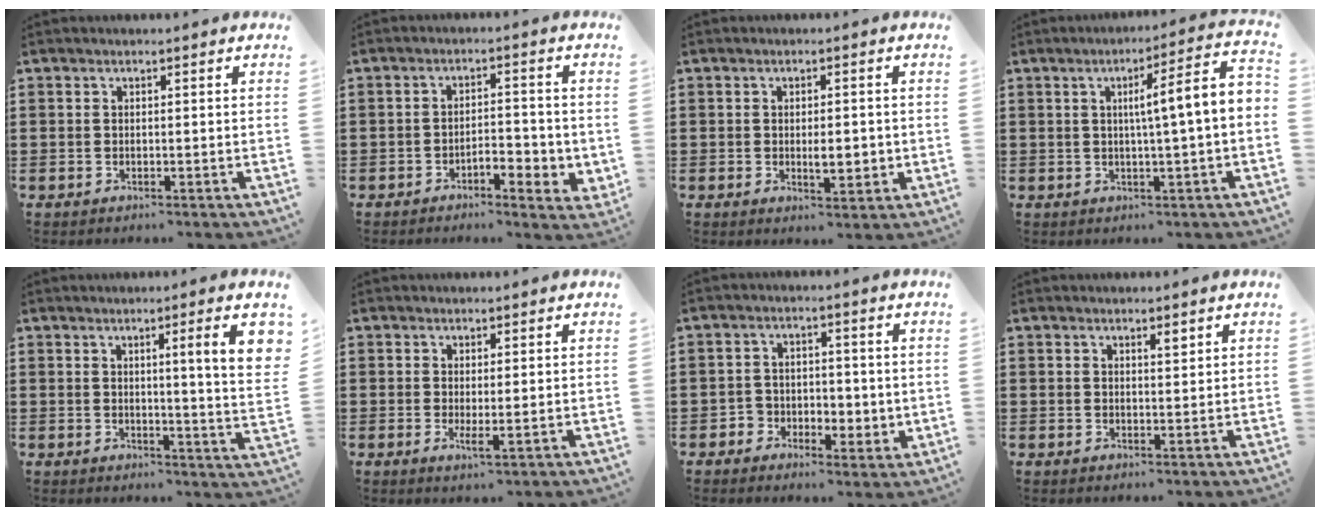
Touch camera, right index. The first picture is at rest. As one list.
[{"total": 3.7, "force": [-1.9, 1.5, 2.8], "torque": [-0.049, 0.004, -0.036]}, {"total": 3.6, "force": [-0.2, 1.4, 3.3], "torque": [-0.053, -0.001, -0.006]}, {"total": 6.4, "force": [0.1, -0.5, 6.4], "torque": [-0.112, -0.017, -0.010]}, {"total": 7.0, "force": [2.8, -0.2, 6.4], "torque": [-0.101, -0.017, 0.038]}, {"total": 2.1, "force": [0.2, 0.2, 2.1], "torque": [-0.038, -0.005, 0.004]}, {"total": 3.3, "force": [-0.7, 3.1, 0.8], "torque": [-0.029, 0.009, -0.018]}, {"total": 1.6, "force": [1.2, 0.5, 0.8], "torque": [-0.009, 0.000, 0.020]}]